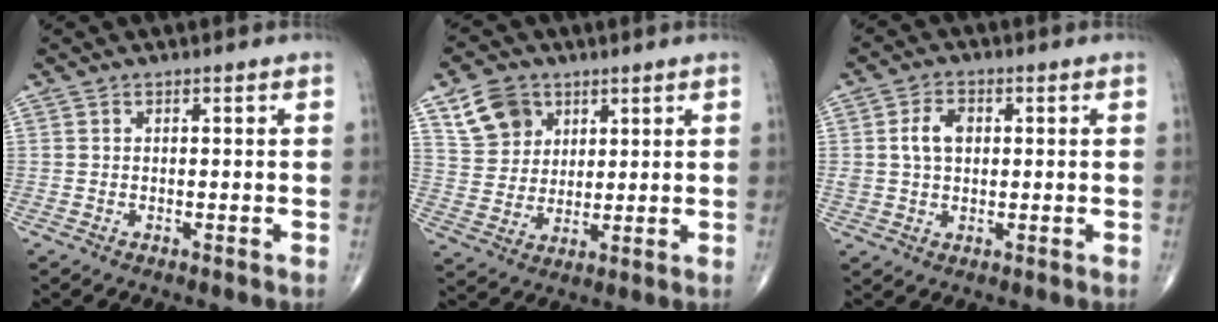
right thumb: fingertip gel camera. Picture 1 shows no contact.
{"total": 9.3, "force": [4.8, 7.1, 3.5], "torque": [-0.041, -0.017, 0.095]}
{"total": 5.5, "force": [0.9, 3.7, 3.9], "torque": [-0.067, 0.005, 0.016]}